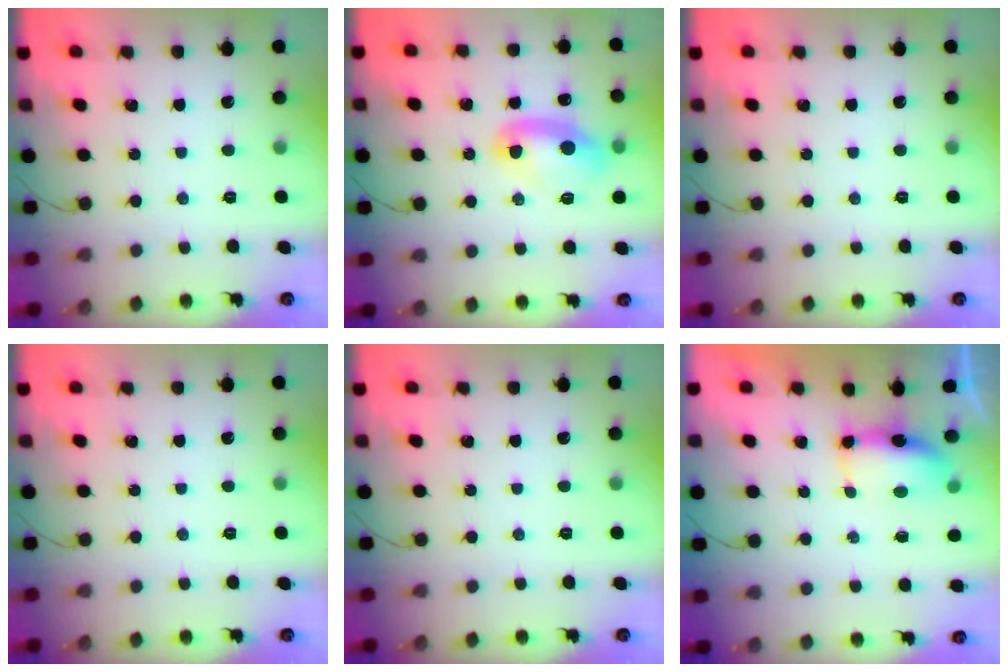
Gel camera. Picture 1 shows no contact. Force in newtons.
{"total": 14.4, "press": 10.9, "slide": 9.5}
{"total": 0.0}
{"total": 0.0}
{"total": 0.0}
{"total": 6.9, "press": 6.5, "slide": 2.4}